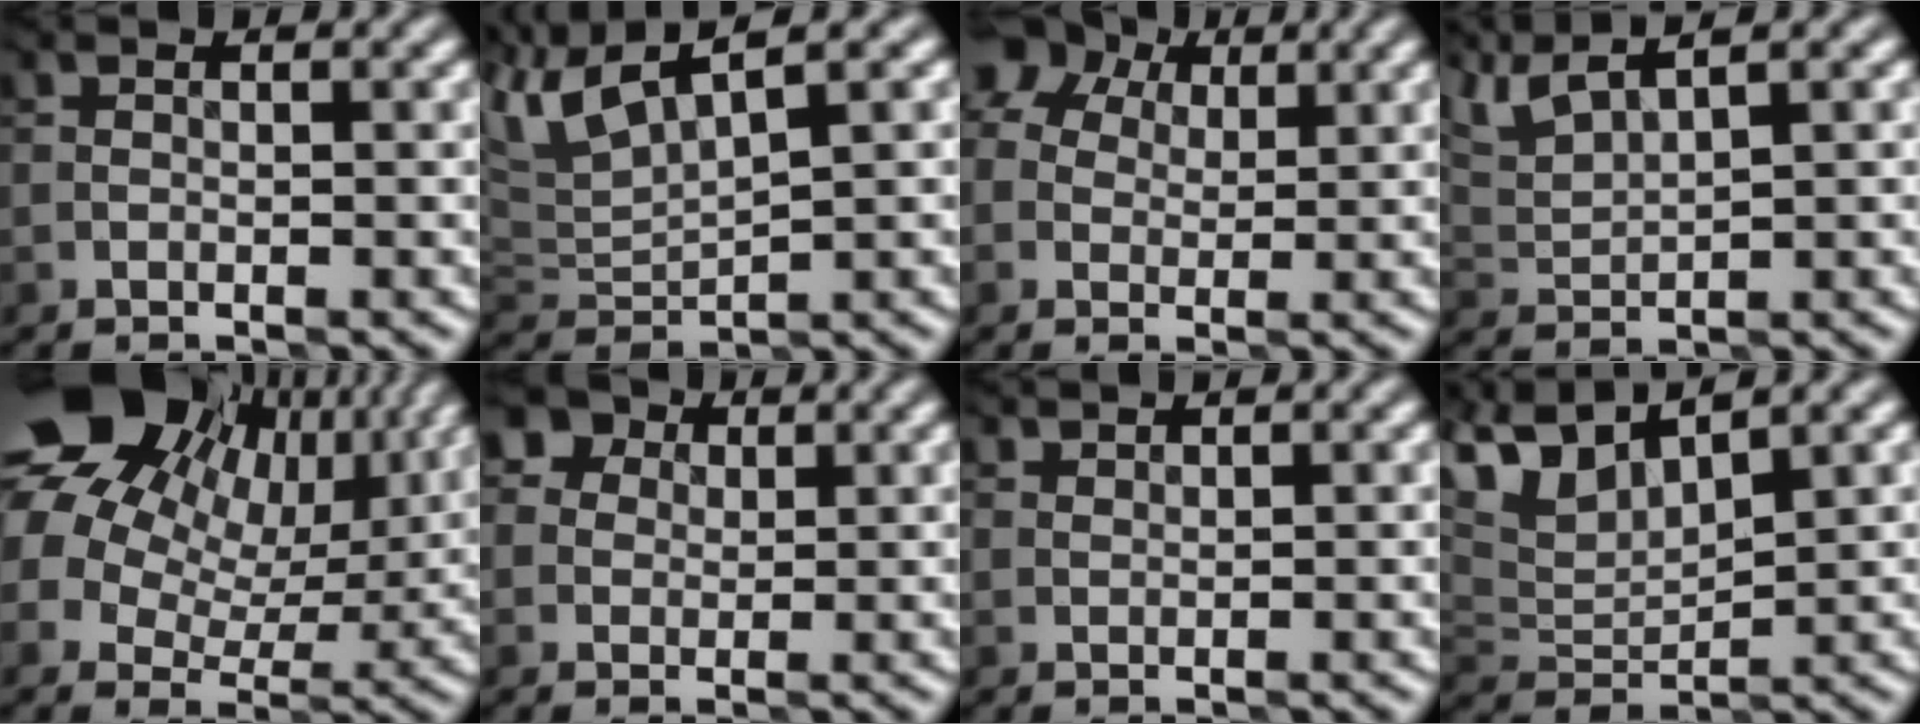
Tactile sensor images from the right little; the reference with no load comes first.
{"total": 5.5, "force": [4.1, 1.2, 3.6], "torque": [-0.087, 0.017, 0.086]}
{"total": 5.4, "force": [2.1, 4.2, 2.6], "torque": [-0.040, 0.028, 0.010]}
{"total": 4.9, "force": [4.1, 0.8, 2.4], "torque": [-0.071, 0.018, 0.094]}
{"total": 19.3, "force": [8.4, 14.3, 9.8], "torque": [-0.202, 0.036, 0.127]}
{"total": 2.8, "force": [1.3, 2.4, 0.5], "torque": [0.024, 0.009, -0.006]}
{"total": 0.5, "force": [0.4, -0.1, -0.3], "torque": [0.007, -0.002, 0.010]}
{"total": 6.0, "force": [4.8, 1.7, 3.1], "torque": [-0.078, 0.017, 0.096]}